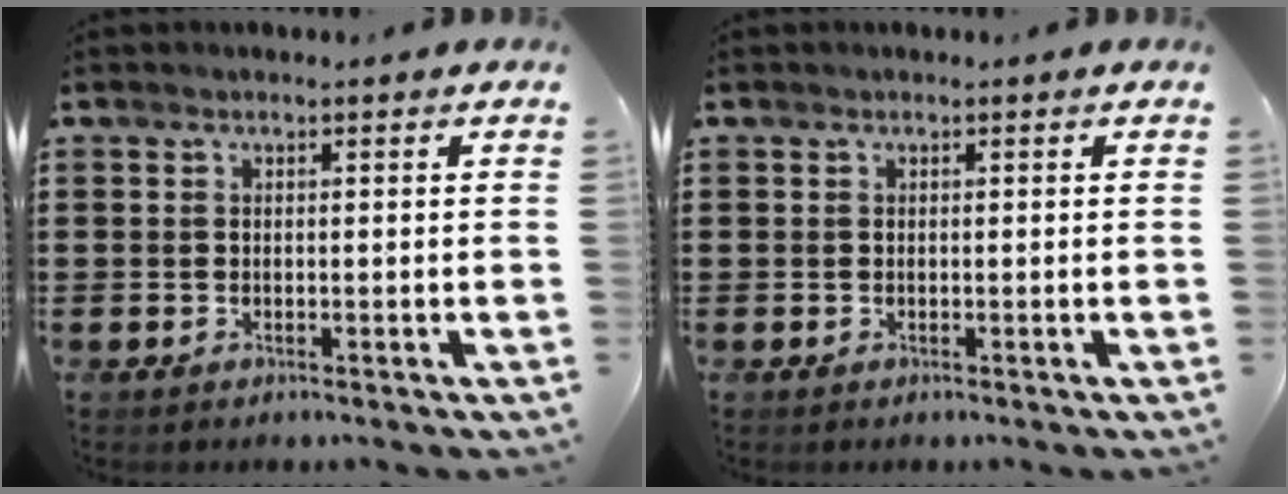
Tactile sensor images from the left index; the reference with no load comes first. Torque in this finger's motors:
{"motor_torque": [0.00, 0.00, 0.00, 0.00]}